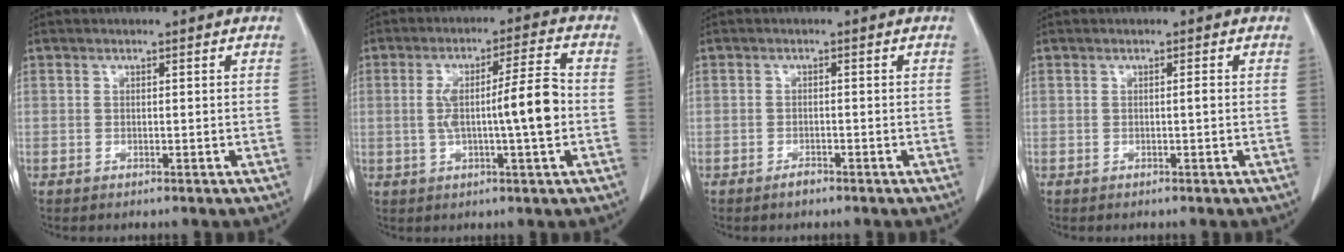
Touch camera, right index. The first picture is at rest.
{"total": 9.7, "force": [-0.8, 0.4, 9.7], "torque": [-0.163, 0.014, -0.015]}
{"total": 1.2, "force": [-1.0, 0.4, 0.5], "torque": [-0.008, 0.001, -0.014]}
{"total": 0.6, "force": [-0.1, 0.0, 0.6], "torque": [-0.008, 0.001, -0.002]}